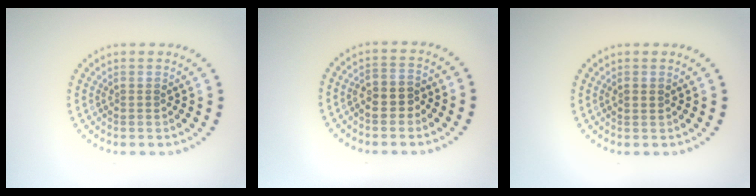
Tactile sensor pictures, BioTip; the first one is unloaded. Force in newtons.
{"total": 2.5, "press": 2.4, "slide": 0.8}
{"total": 1.0, "press": 1.0, "slide": 0.1}